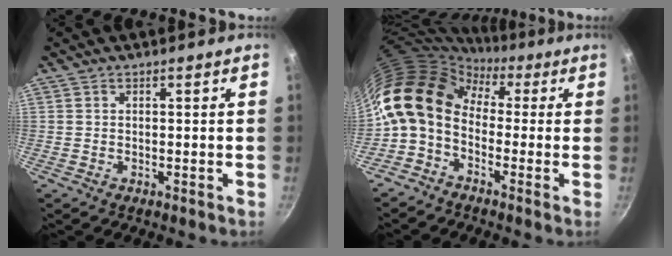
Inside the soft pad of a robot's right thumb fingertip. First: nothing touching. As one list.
[{"total": 12.7, "force": [0.6, 9.2, 8.8], "torque": [-0.146, 0.028, -0.016]}]